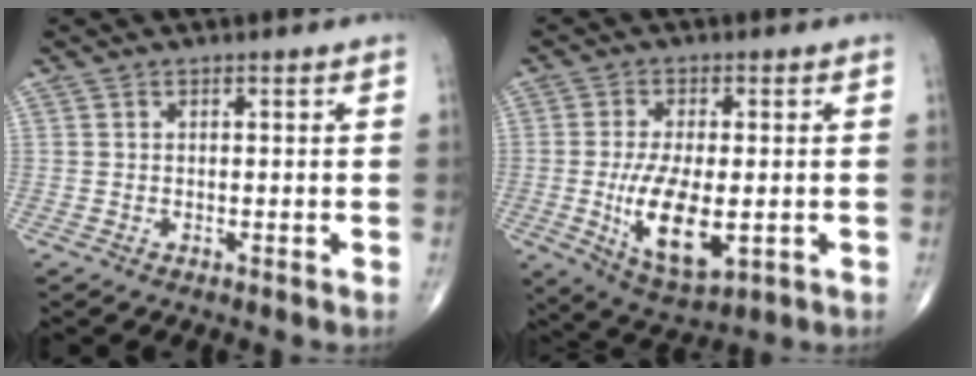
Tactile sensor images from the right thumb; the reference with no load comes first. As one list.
[{"total": 12.3, "force": [-2.1, 5.4, 10.9], "torque": [-0.192, -0.019, -0.024]}]